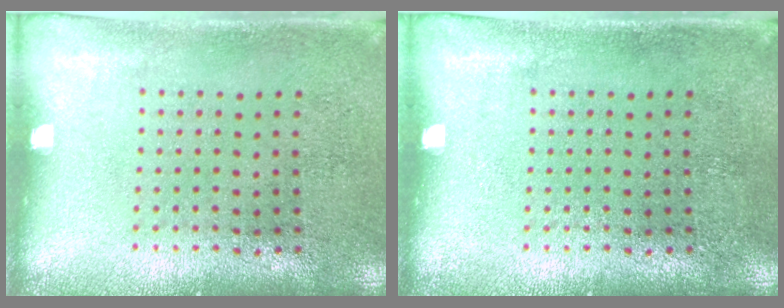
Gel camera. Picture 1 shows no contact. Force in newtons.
{"total": 0.0}